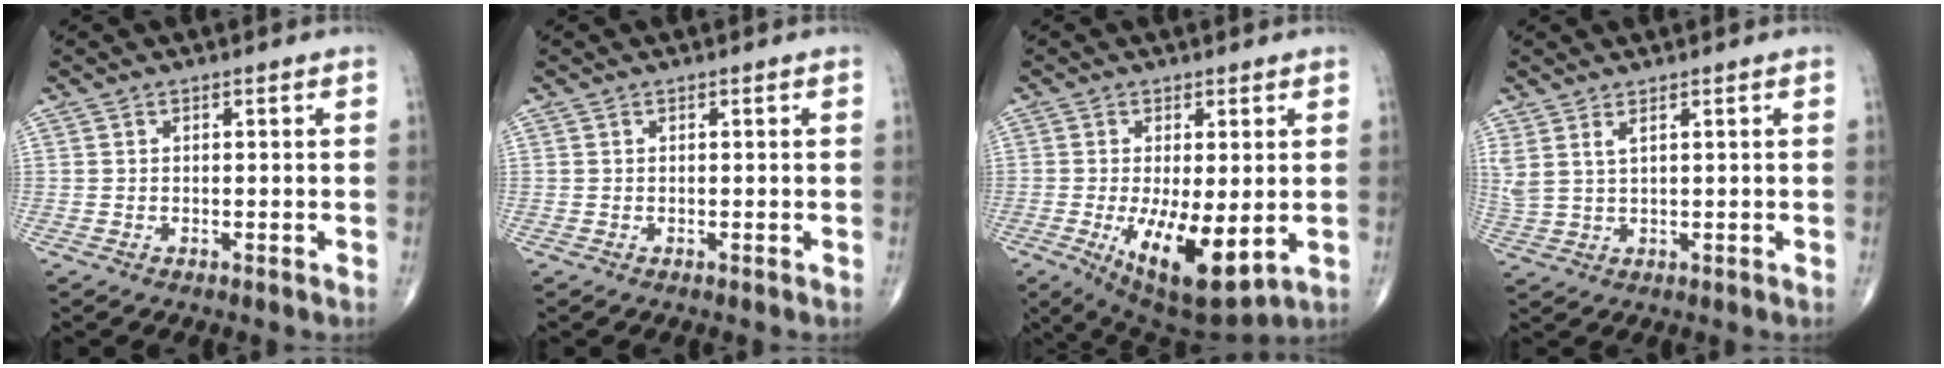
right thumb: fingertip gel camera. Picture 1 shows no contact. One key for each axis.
{"total": 0.0}
{"total": 12.8, "fx": -2.6, "fy": 4.7, "fz": 11.6, "tx": -0.191, "ty": -0.027, "tz": -0.025}
{"total": 3.9, "fx": 2.1, "fy": 1.2, "fz": 3.0, "tx": -0.084, "ty": -0.004, "tz": 0.053}